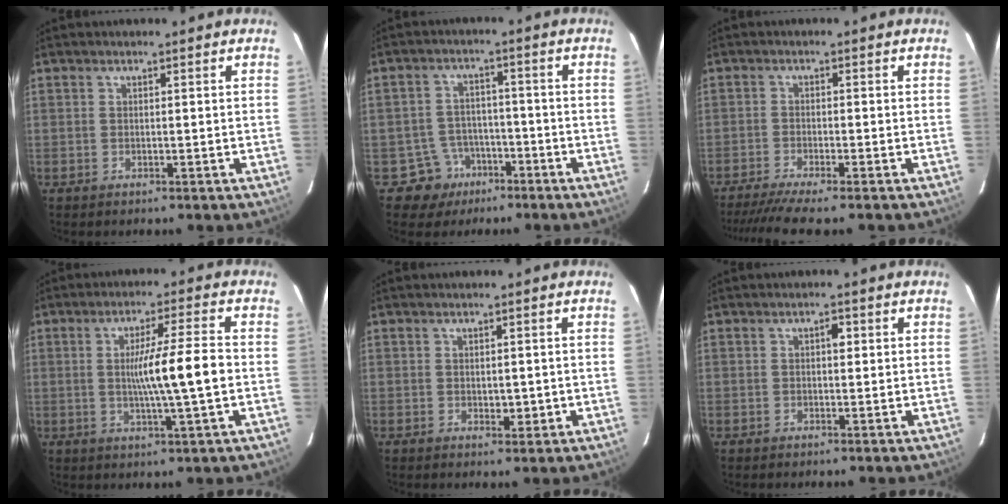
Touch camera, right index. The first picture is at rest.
{"total": 6.1, "force": [-3.1, 5.3, -0.3], "torque": [0.012, 0.014, -0.044]}
{"total": 8.8, "force": [-7.5, -0.5, 4.6], "torque": [-0.065, -0.021, -0.119]}
{"total": 9.1, "force": [-0.4, -0.8, 9.0], "torque": [-0.153, -0.004, -0.007]}
{"total": 2.0, "force": [-0.2, 1.1, 1.6], "torque": [-0.022, -0.002, 0.003]}
{"total": 1.3, "force": [0.3, 0.6, 1.1], "torque": [-0.017, 0.005, 0.002]}